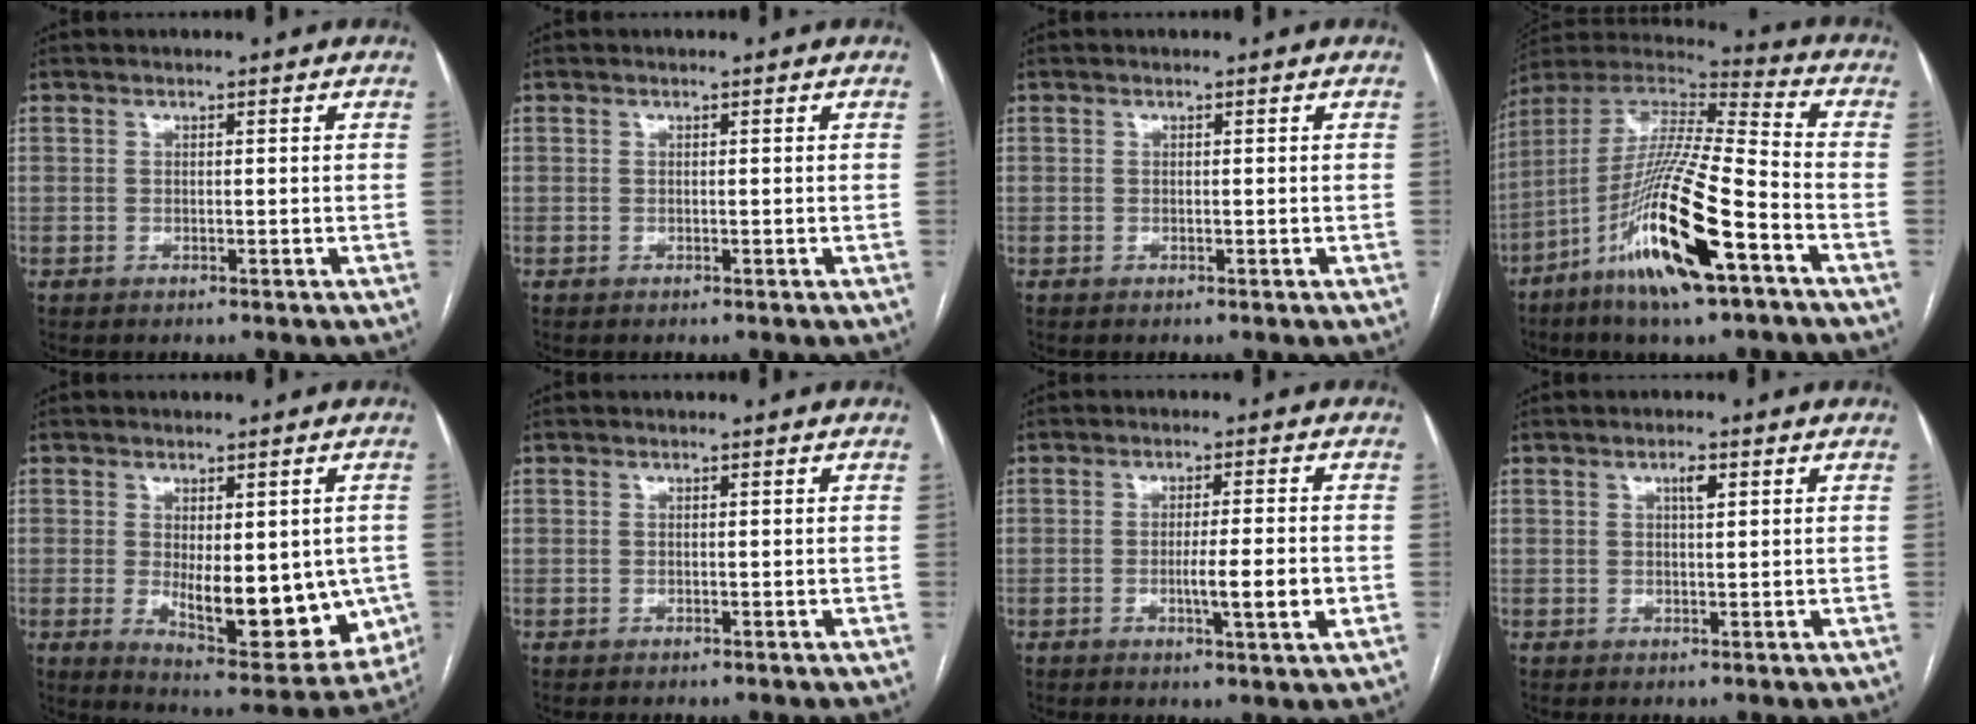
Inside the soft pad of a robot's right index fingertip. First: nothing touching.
{"total": 0.0}
{"total": 0.0}
{"total": 20.6, "force": [-9.5, 2.1, 18.2], "torque": [-0.379, -0.033, -0.176]}
{"total": 14.7, "force": [-2.1, 5.9, 13.3], "torque": [-0.163, -0.021, -0.011]}
{"total": 0.0}
{"total": 6.2, "force": [-1.5, -0.1, 6.0], "torque": [-0.096, -0.009, -0.022]}
{"total": 1.9, "force": [0.8, 0.5, 1.6], "torque": [-0.027, 0.002, 0.013]}